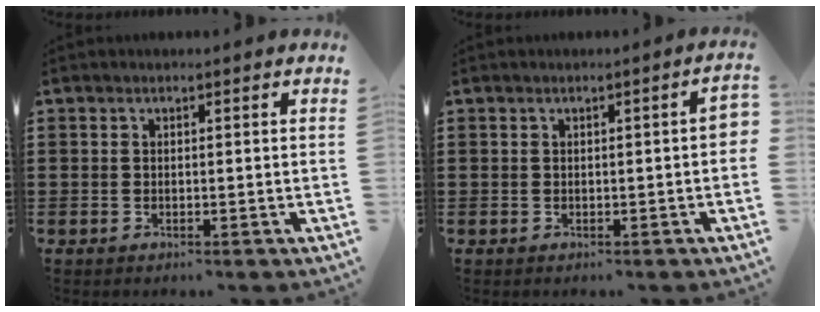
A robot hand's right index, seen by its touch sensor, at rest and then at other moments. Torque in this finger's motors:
{"motor_torque": [0.35, -0.26, 0.09, 0.02]}